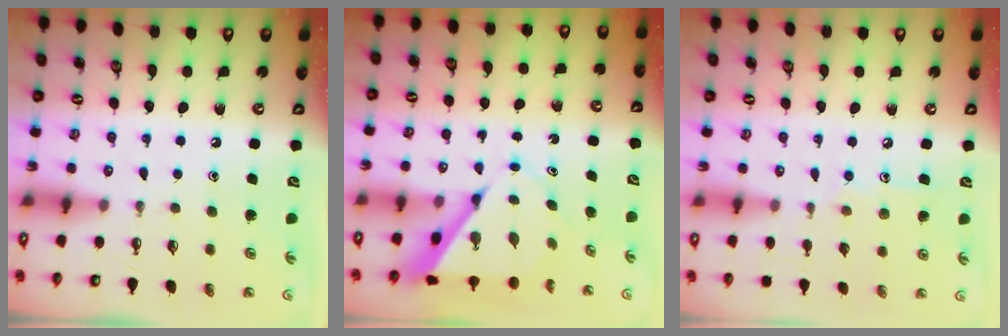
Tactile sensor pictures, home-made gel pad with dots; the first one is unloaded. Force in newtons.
{"total": 7.2, "press": 7.2, "slide": 0.7}
{"total": 8.1, "press": 8.0, "slide": 0.5}